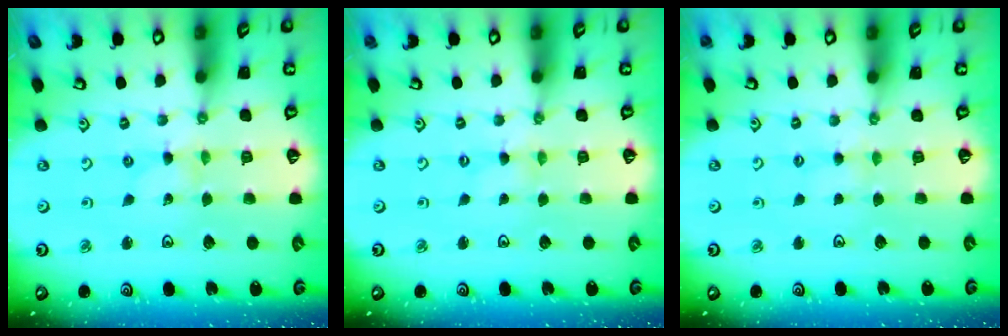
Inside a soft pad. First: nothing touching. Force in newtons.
{"total": 0.0}
{"total": 2.8, "press": 2.8, "slide": 0.3}